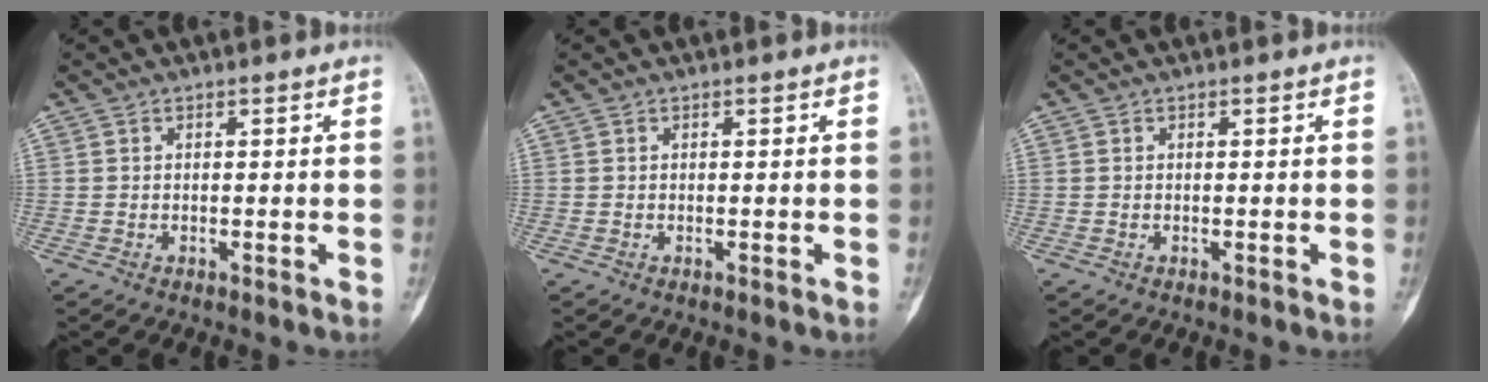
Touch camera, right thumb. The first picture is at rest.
{"total": 0.0}
{"total": 0.0}